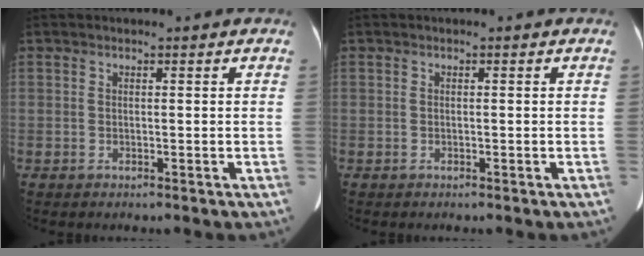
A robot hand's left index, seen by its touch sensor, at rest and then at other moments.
{"total": 0.0}